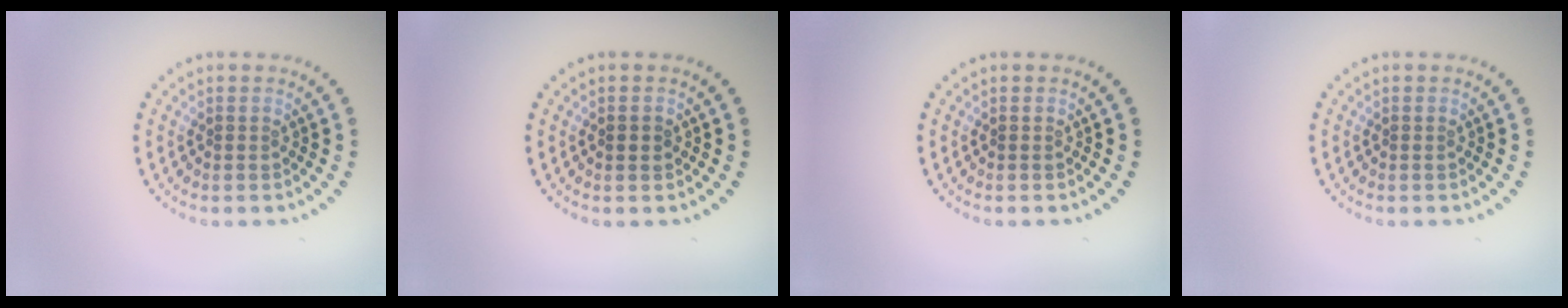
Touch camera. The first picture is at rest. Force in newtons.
{"total": 1.0, "press": 1.0, "slide": 0.1}
{"total": 0.0}
{"total": 0.0}